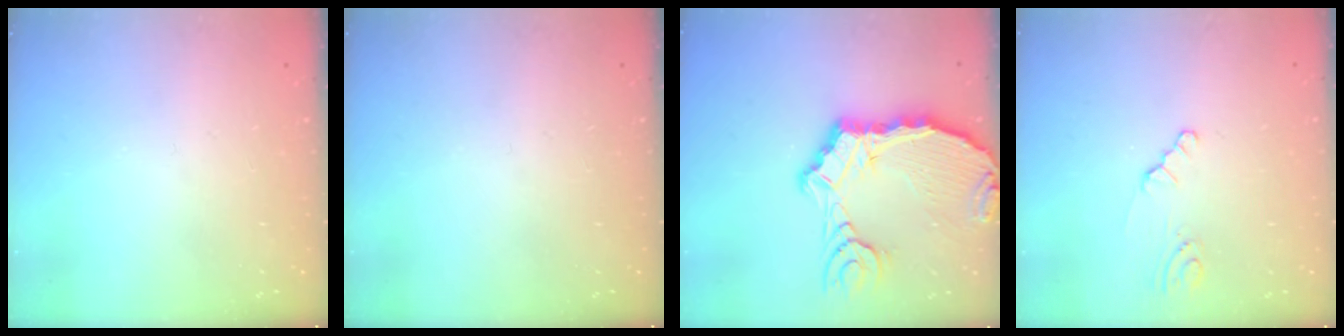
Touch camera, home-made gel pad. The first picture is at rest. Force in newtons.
{"total": 0.0}
{"total": 13.6, "press": 13.6, "slide": 1.5}
{"total": 1.2, "press": 1.2, "slide": 0.2}